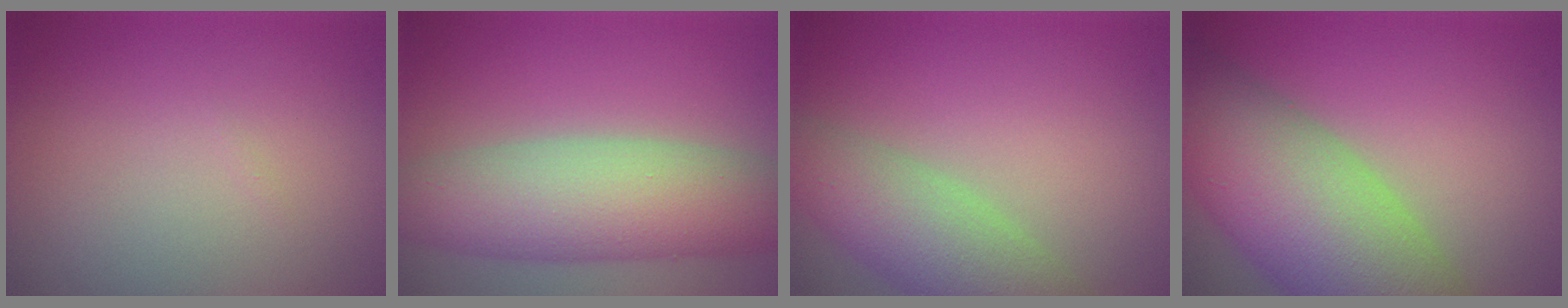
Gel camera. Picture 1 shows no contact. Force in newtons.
{"total": 8.6, "press": 8.6, "slide": 0.2}
{"total": 6.2, "press": 6.2, "slide": 0.4}
{"total": 13.2, "press": 13.2, "slide": 0.8}